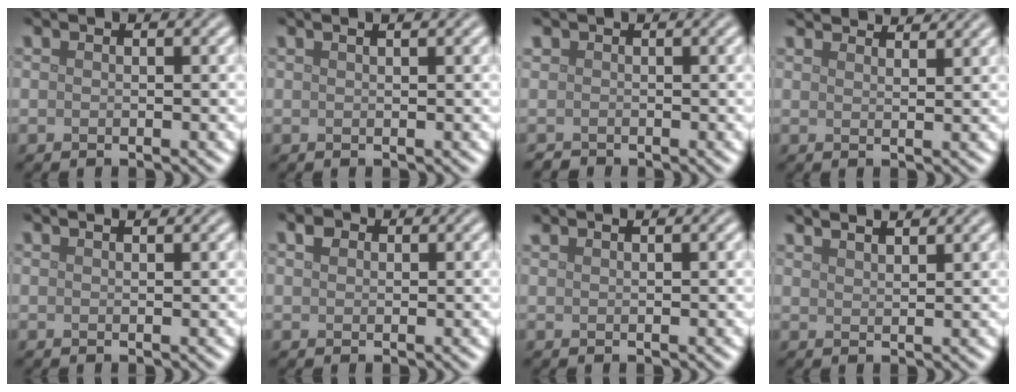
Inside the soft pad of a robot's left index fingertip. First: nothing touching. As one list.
[{"total": 0.9, "force": [0.6, 0.3, 0.7], "torque": [-0.006, 0.000, 0.004]}, {"total": 0.9, "force": [-0.4, 0.8, -0.1], "torque": [0.010, -0.002, -0.012]}, {"total": 4.5, "force": [4.3, 0.7, 1.4], "torque": [-0.015, 0.009, 0.044]}, {"total": 1.8, "force": [1.4, 0.7, 1.0], "torque": [-0.001, 0.001, -0.002]}, {"total": 1.2, "force": [0.6, 0.9, 0.5], "torque": [-0.008, 0.004, 0.008]}, {"total": 0.9, "force": [0.8, 0.1, 0.3], "torque": [-0.004, 0.001, 0.014]}, {"total": 3.8, "force": [3.0, 1.2, 1.9], "torque": [-0.008, 0.024, 0.019]}]